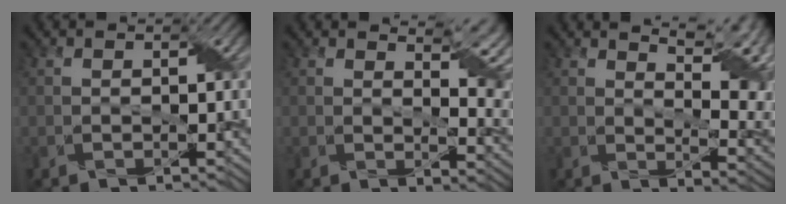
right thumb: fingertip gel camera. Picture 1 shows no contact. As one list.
[{"total": 6.8, "force": [4.0, 1.9, 5.1], "torque": [-0.076, 0.005, 0.072]}, {"total": 10.3, "force": [5.4, 3.1, 8.3], "torque": [-0.118, 0.018, 0.077]}]